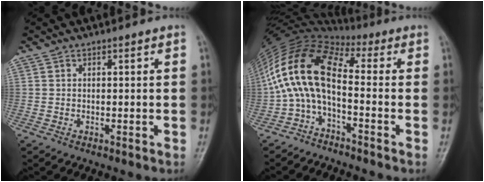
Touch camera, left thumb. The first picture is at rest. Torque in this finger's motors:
{"motor_torque": [0.61, 1.81, 1.58, 1.19, 0.28]}